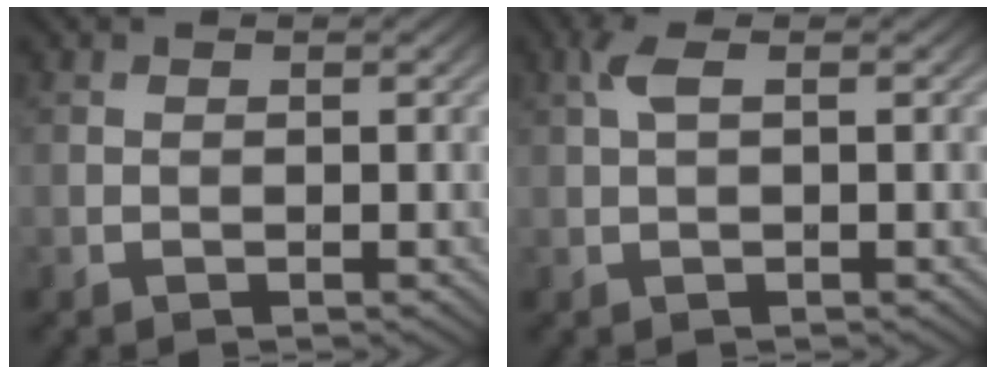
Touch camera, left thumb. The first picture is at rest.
{"total": 2.1, "force": [0.6, 0.6, 1.9], "torque": [-0.047, 0.009, 0.010]}